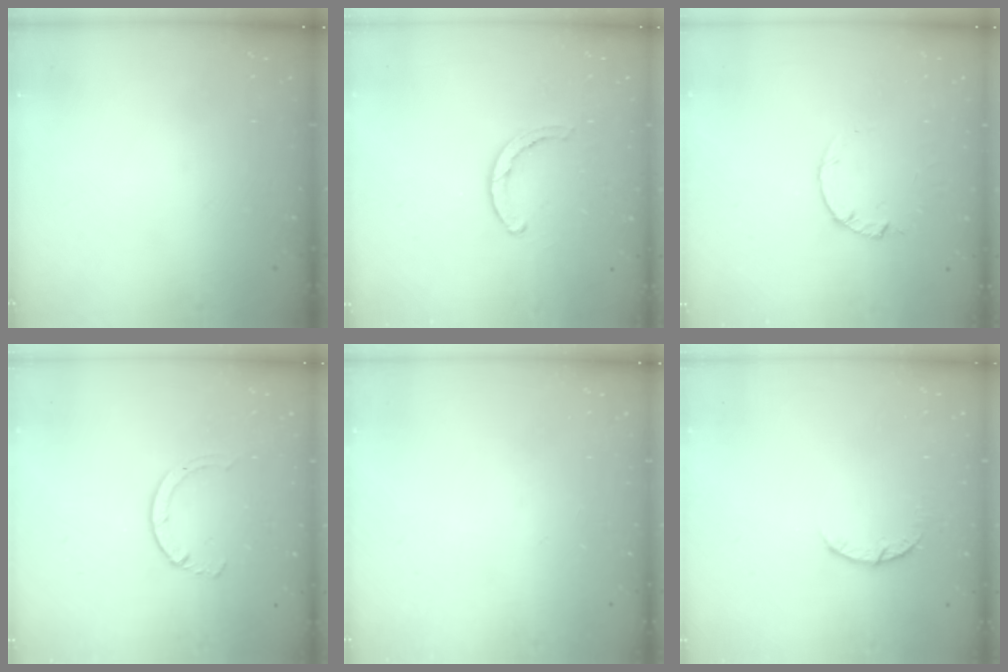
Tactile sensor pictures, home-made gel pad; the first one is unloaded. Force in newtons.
{"total": 2.8, "press": 2.8, "slide": 0.2}
{"total": 0.9, "press": 0.8, "slide": 0.2}
{"total": 2.8, "press": 2.8, "slide": 0.4}
{"total": 0.0}
{"total": 4.3, "press": 4.2, "slide": 0.6}